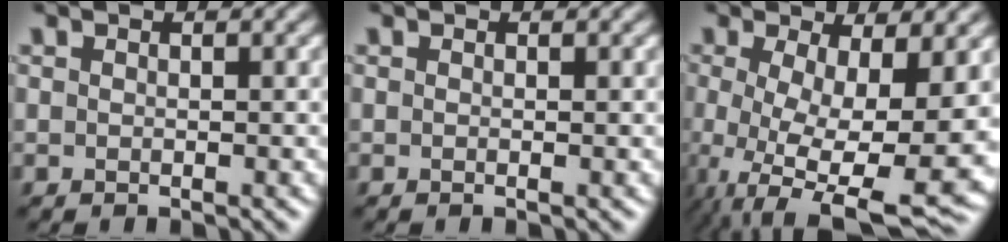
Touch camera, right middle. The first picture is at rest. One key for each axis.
{"total": 0.0}
{"total": 10.5, "fx": -1.4, "fy": 3.6, "fz": 9.8, "tx": -0.162, "ty": -0.019, "tz": -0.014}